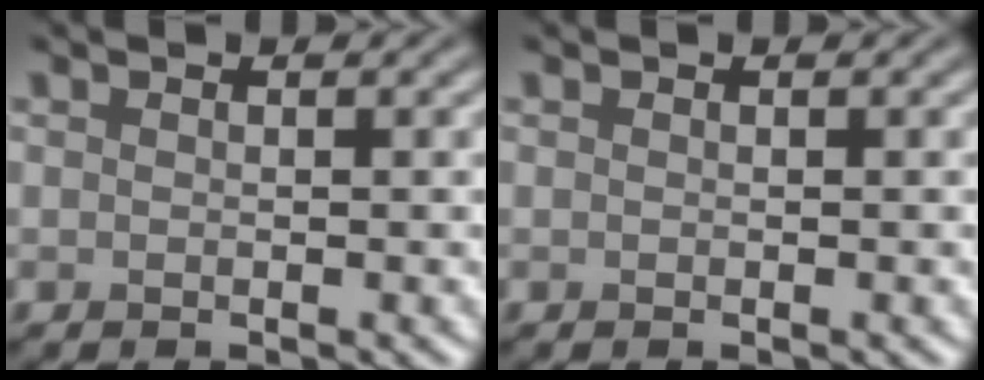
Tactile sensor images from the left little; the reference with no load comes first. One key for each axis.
{"total": 0.0}